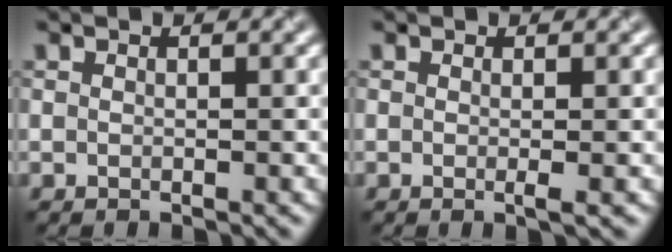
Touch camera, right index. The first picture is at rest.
{"total": 1.0, "force": [-0.1, 0.2, 1.0], "torque": [-0.014, -0.003, -0.003]}